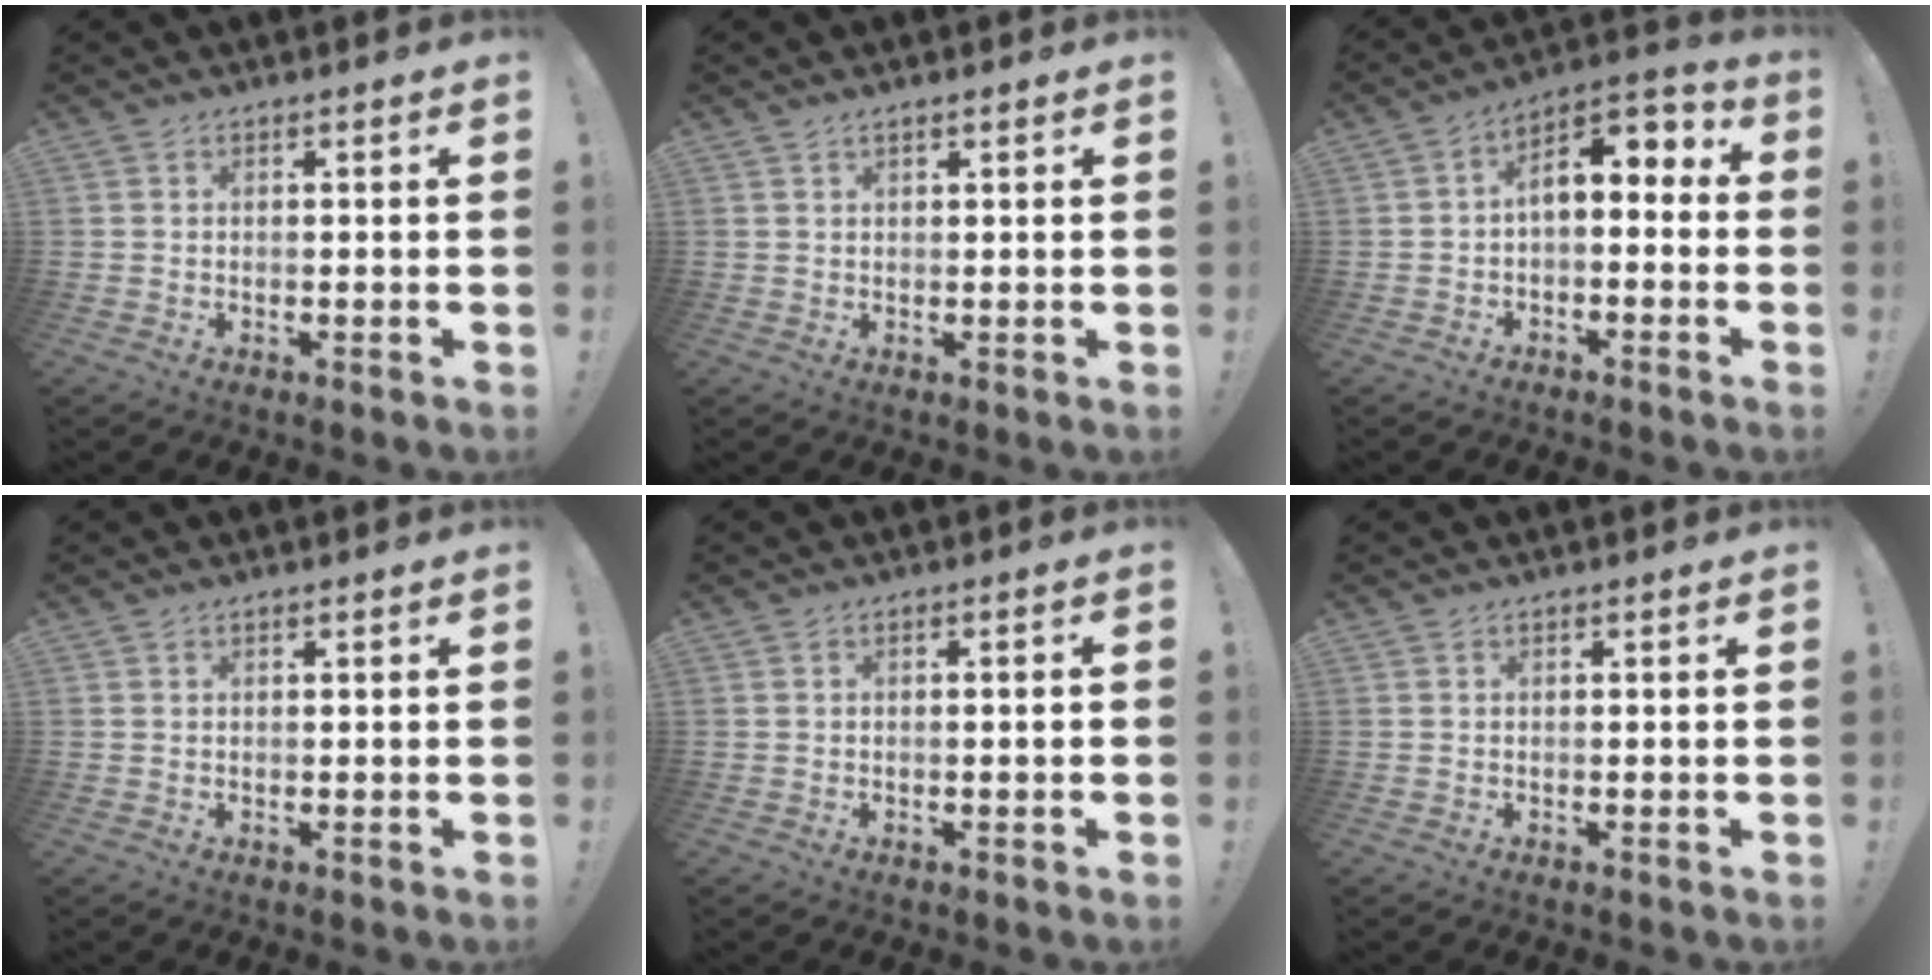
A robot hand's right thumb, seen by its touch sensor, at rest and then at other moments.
{"total": 0.9, "force": [0.8, -0.1, 0.4], "torque": [-0.004, -0.002, 0.013]}
{"total": 6.2, "force": [0.6, 3.9, 4.8], "torque": [-0.065, -0.007, 0.016]}
{"total": 0.0}
{"total": 1.3, "force": [-0.1, -0.2, 1.3], "torque": [-0.022, -0.001, -0.003]}
{"total": 0.0}